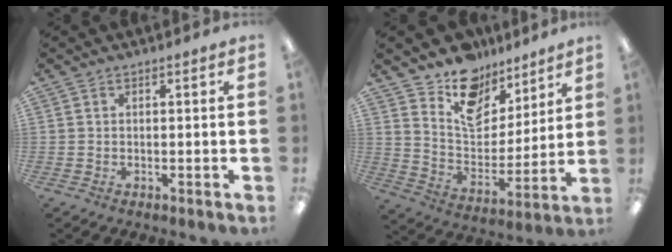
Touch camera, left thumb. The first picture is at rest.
{"total": 13.1, "force": [10.3, 7.5, 3.3], "torque": [-0.060, -0.086, 0.189]}